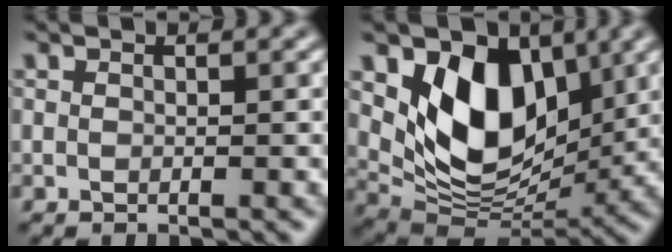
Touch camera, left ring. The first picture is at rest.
{"total": 8.8, "force": [2.9, 5.8, 6.0], "torque": [-0.105, -0.018, 0.052]}